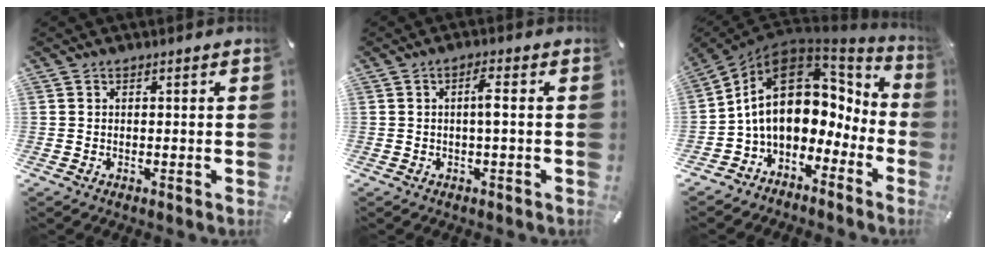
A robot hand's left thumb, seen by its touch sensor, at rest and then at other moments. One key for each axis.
{"total": 3.6, "fx": -0.2, "fy": 0.6, "fz": 3.5, "tx": -0.068, "ty": 0.006, "tz": -0.007}
{"total": 16.4, "fx": 1.4, "fy": 11.8, "fz": 11.3, "tx": -0.206, "ty": -0.013, "tz": 0.029}